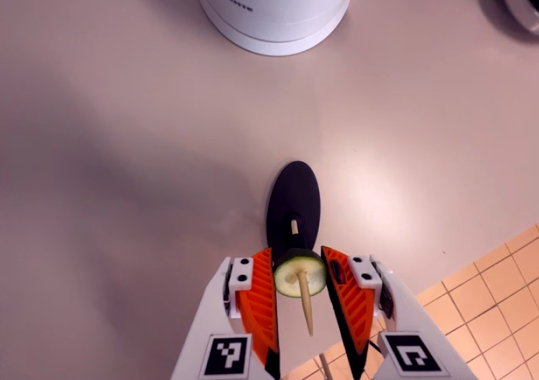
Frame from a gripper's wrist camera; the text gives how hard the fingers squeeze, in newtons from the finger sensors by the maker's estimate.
{"total": 9.3, "left": 9.2, "right": 9.3}